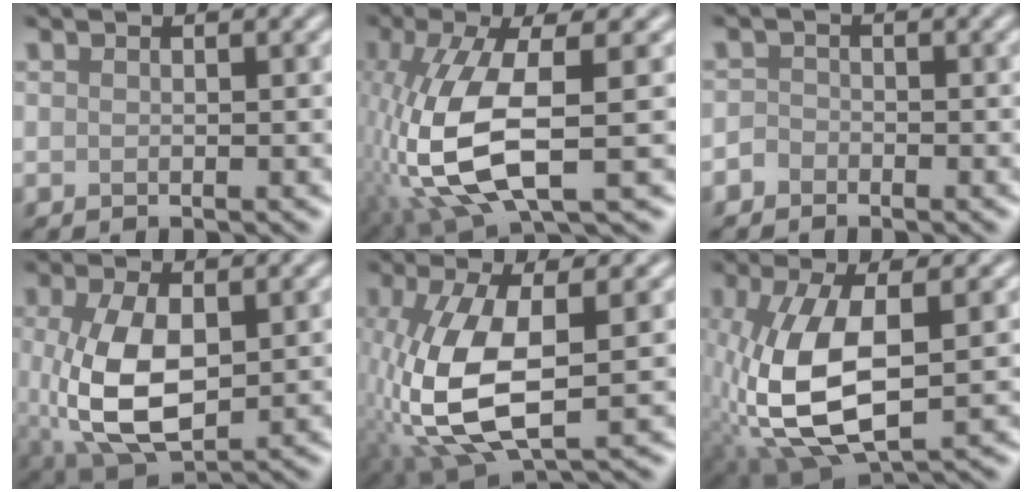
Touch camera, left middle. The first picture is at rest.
{"total": 9.9, "force": [-2.2, 3.5, 9.0], "torque": [-0.212, -0.005, -0.045]}
{"total": 1.2, "force": [-1.0, 0.8, 0.0], "torque": [-0.001, 0.003, -0.021]}
{"total": 8.5, "force": [-0.3, 4.6, 7.1], "torque": [-0.170, -0.013, 0.005]}
{"total": 9.7, "force": [-1.3, 4.2, 8.7], "torque": [-0.205, -0.008, -0.022]}
{"total": 9.9, "force": [-0.8, 4.7, 8.6], "torque": [-0.199, -0.003, -0.013]}